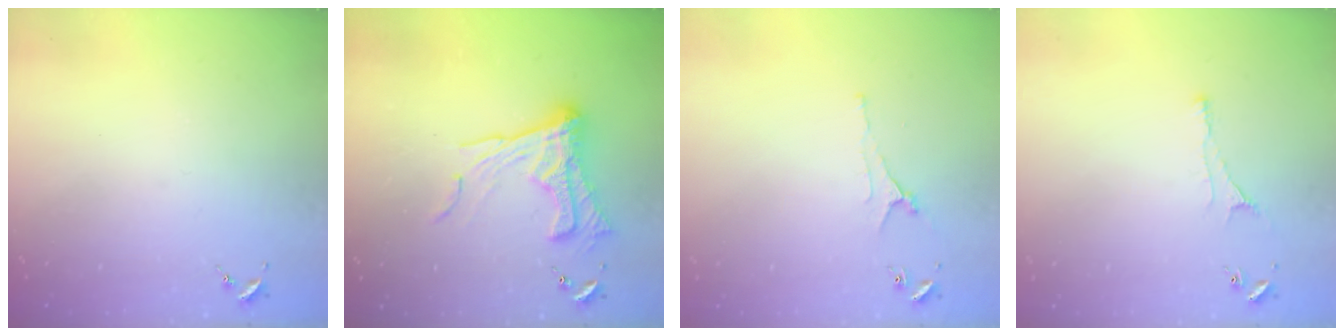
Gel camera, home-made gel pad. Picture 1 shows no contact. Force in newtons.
{"total": 15.8, "press": 15.7, "slide": 1.3}
{"total": 3.6, "press": 3.5, "slide": 0.7}
{"total": 3.5, "press": 3.4, "slide": 0.6}